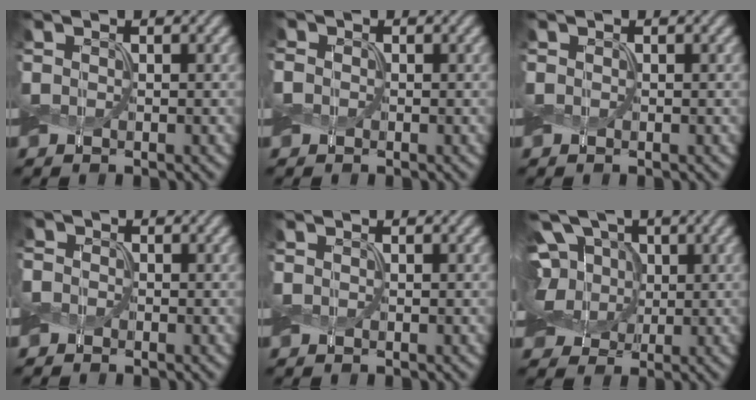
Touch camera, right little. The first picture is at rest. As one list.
[{"total": 1.3, "force": [0.0, 1.2, 0.4], "torque": [-0.009, 0.007, -0.006]}, {"total": 0.0}, {"total": 2.9, "force": [0.4, 2.6, 1.1], "torque": [-0.020, 0.020, -0.014]}, {"total": 0.0}, {"total": 11.9, "force": [2.8, 8.9, 7.3], "torque": [-0.127, 0.031, 0.007]}]